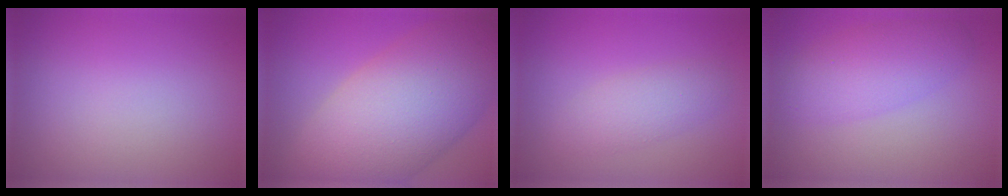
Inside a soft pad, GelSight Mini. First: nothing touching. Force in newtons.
{"total": 13.8, "press": 13.8, "slide": 0.4}
{"total": 3.7, "press": 3.7, "slide": 0.1}
{"total": 4.0, "press": 4.0, "slide": 0.1}